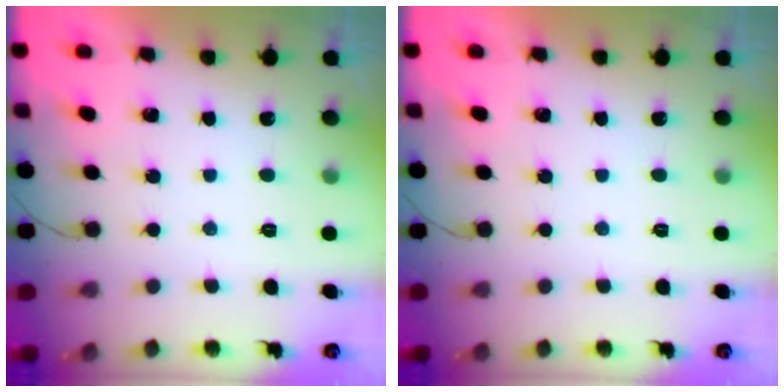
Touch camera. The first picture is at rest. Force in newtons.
{"total": 0.0}